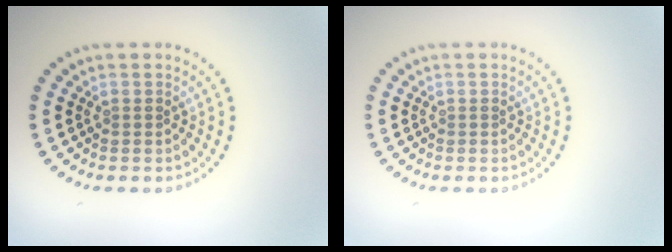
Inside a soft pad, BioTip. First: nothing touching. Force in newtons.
{"total": 0.0}